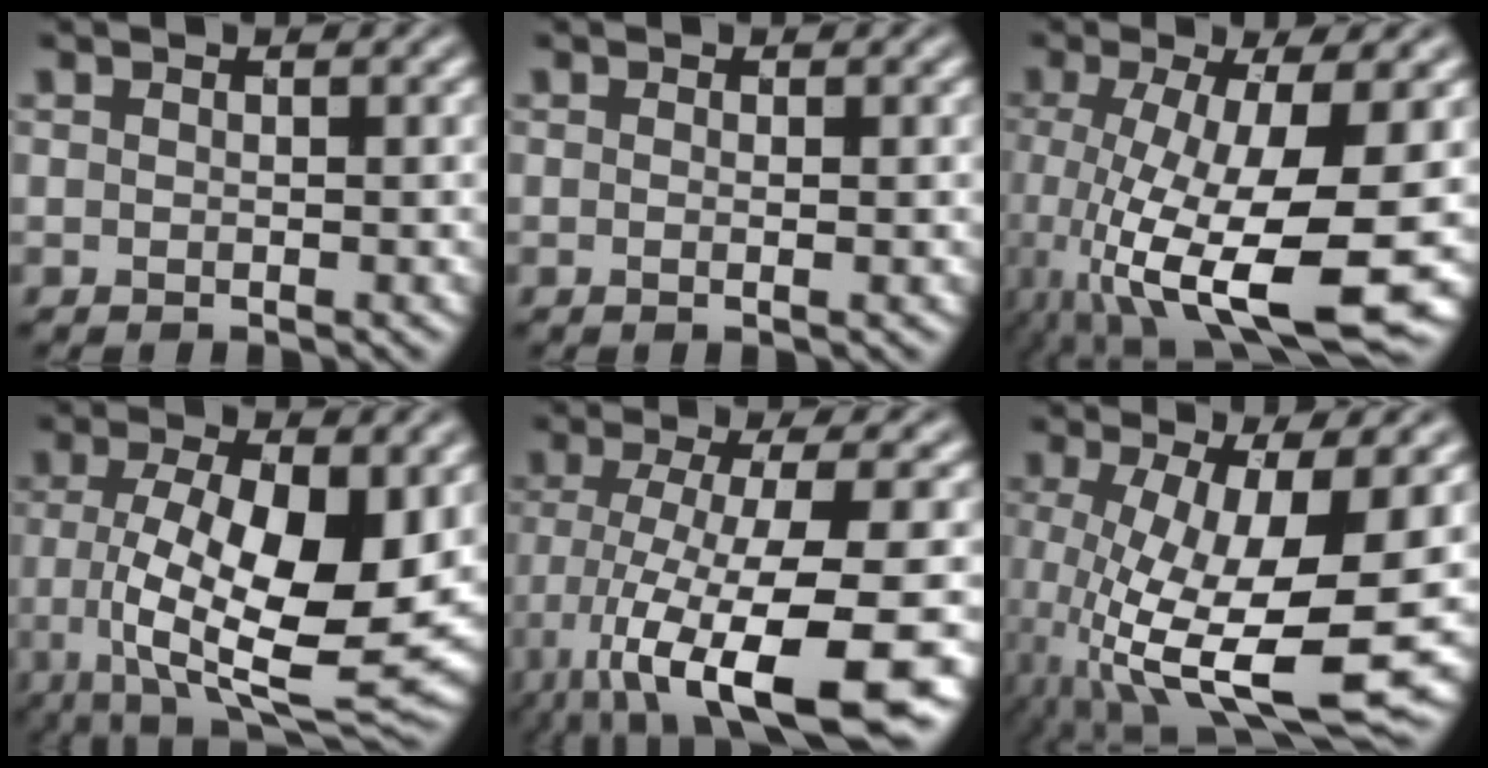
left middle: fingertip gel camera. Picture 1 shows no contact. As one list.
[{"total": 0.6, "force": [-0.2, 0.0, 0.5], "torque": [-0.013, 0.000, -0.001]}, {"total": 12.8, "force": [-4.2, 3.8, 11.5], "torque": [-0.219, -0.033, -0.054]}, {"total": 12.0, "force": [-1.1, 4.2, 11.2], "torque": [-0.193, -0.018, -0.006]}, {"total": 12.7, "force": [-5.9, 2.9, 10.8], "torque": [-0.186, -0.027, -0.086]}, {"total": 11.7, "force": [-3.2, 3.6, 10.7], "torque": [-0.207, -0.029, -0.040]}]